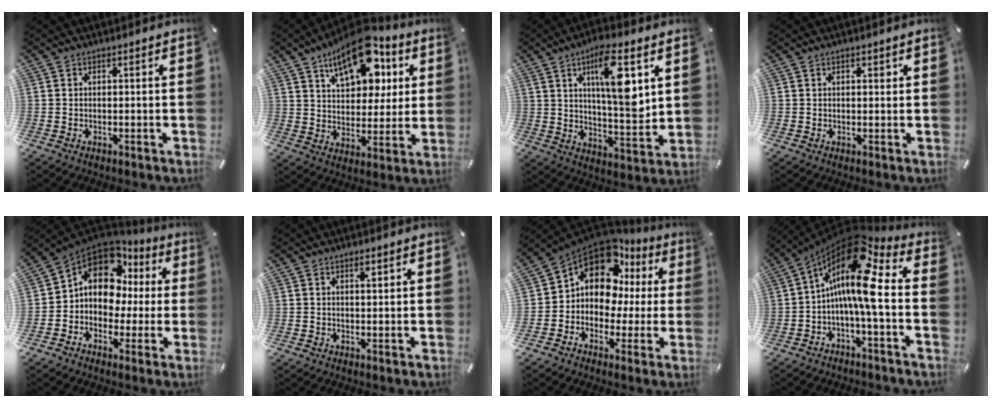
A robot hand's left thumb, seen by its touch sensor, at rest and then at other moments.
{"total": 17.4, "force": [9.7, 9.6, 10.8], "torque": [-0.162, -0.041, 0.168]}
{"total": 15.2, "force": [6.3, 4.9, 12.9], "torque": [-0.210, -0.026, 0.096]}
{"total": 1.0, "force": [0.5, 0.4, 0.8], "torque": [-0.016, 0.004, 0.007]}
{"total": 11.7, "force": [4.3, 9.0, 6.0], "torque": [-0.134, -0.033, 0.078]}
{"total": 1.5, "force": [0.8, 0.5, 1.2], "torque": [-0.017, -0.002, 0.011]}
{"total": 12.5, "force": [6.2, 8.7, 6.5], "torque": [-0.143, -0.056, 0.107]}
{"total": 16.4, "force": [1.3, 4.9, 15.6], "torque": [-0.293, -0.024, 0.006]}